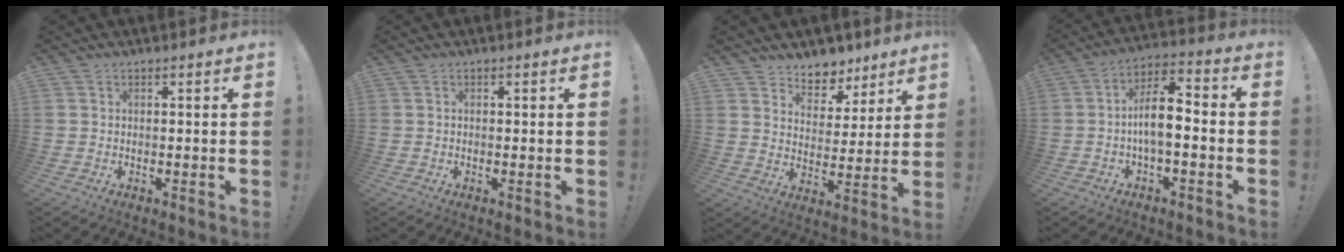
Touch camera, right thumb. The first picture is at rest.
{"total": 0.0}
{"total": 7.8, "force": [6.1, 4.7, 1.4], "torque": [-0.020, -0.054, 0.118]}
{"total": 10.3, "force": [-1.8, 4.4, 9.1], "torque": [-0.163, 0.013, -0.033]}